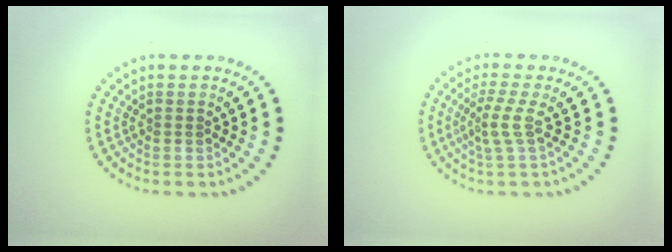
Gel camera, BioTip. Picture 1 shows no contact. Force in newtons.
{"total": 2.1, "press": 1.5, "slide": 1.5}